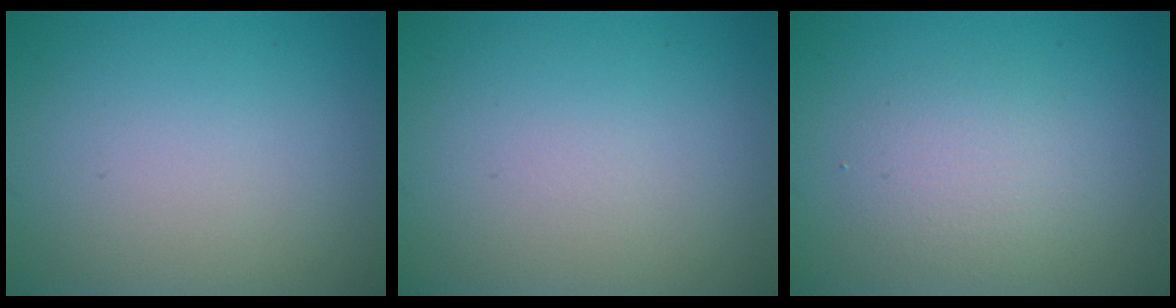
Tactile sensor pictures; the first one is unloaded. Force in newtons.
{"total": 0.0}
{"total": 2.3, "press": 2.3, "slide": 0.2}